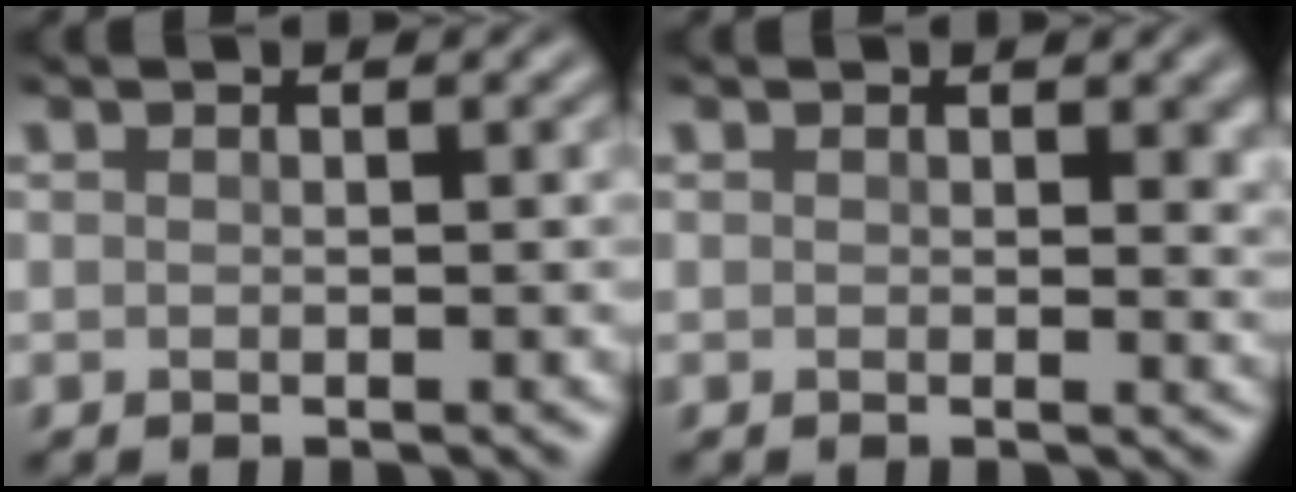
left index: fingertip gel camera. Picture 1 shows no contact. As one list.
[{"total": 1.9, "force": [0.5, 0.9, 1.6], "torque": [-0.011, -0.003, 0.005]}]